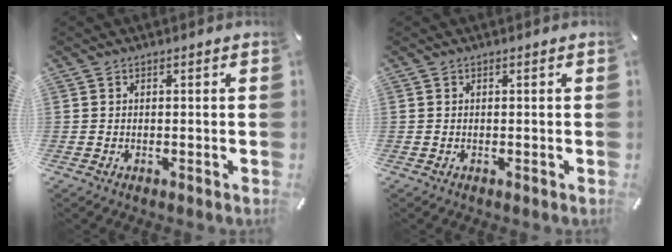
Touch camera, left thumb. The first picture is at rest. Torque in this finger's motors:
{"motor_torque": [-0.02, -0.02, 0.00, 0.00, 0.00]}